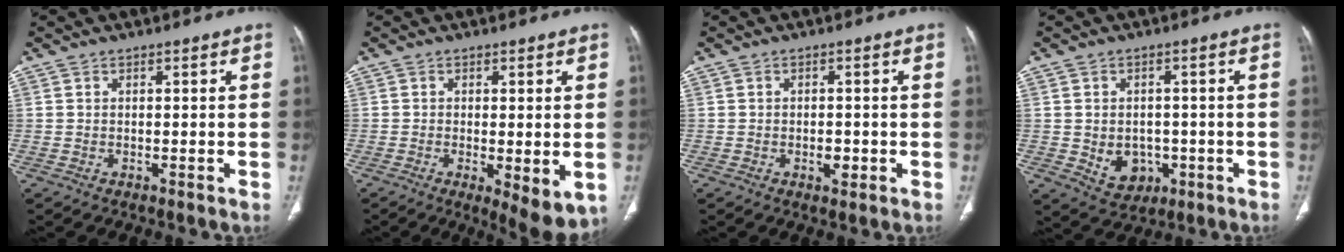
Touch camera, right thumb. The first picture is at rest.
{"total": 7.7, "force": [-2.0, 2.4, 7.0], "torque": [-0.104, -0.023, -0.026]}
{"total": 2.4, "force": [-0.7, 1.5, 1.8], "torque": [-0.020, 0.002, -0.007]}
{"total": 6.7, "force": [-1.5, 5.4, 3.7], "torque": [-0.030, 0.006, -0.005]}